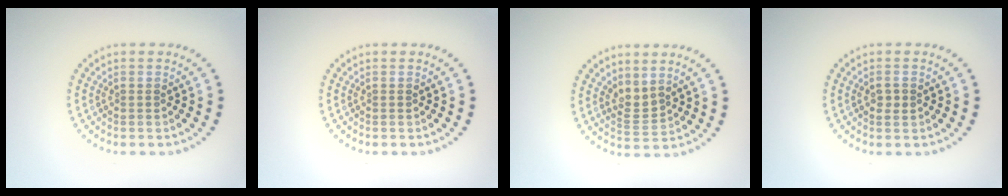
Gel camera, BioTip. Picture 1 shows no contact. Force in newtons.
{"total": 0.0}
{"total": 1.9, "press": 1.4, "slide": 1.2}
{"total": 1.1, "press": 1.1, "slide": 0.2}